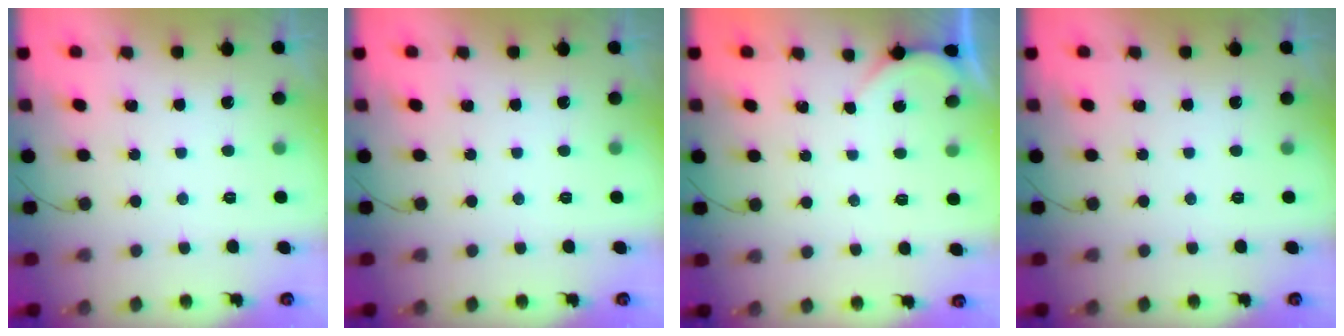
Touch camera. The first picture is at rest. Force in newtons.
{"total": 0.0}
{"total": 0.8, "press": 0.8, "slide": 0.1}
{"total": 0.0}